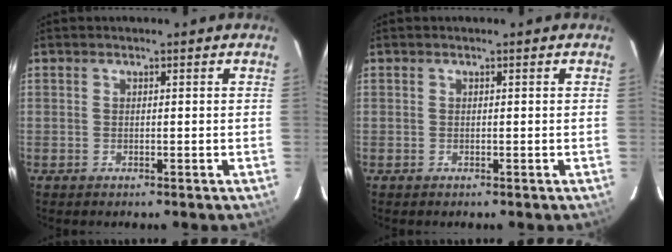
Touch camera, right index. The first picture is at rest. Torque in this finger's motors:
{"motor_torque": [0.00, 0.00, 0.00, 0.00]}